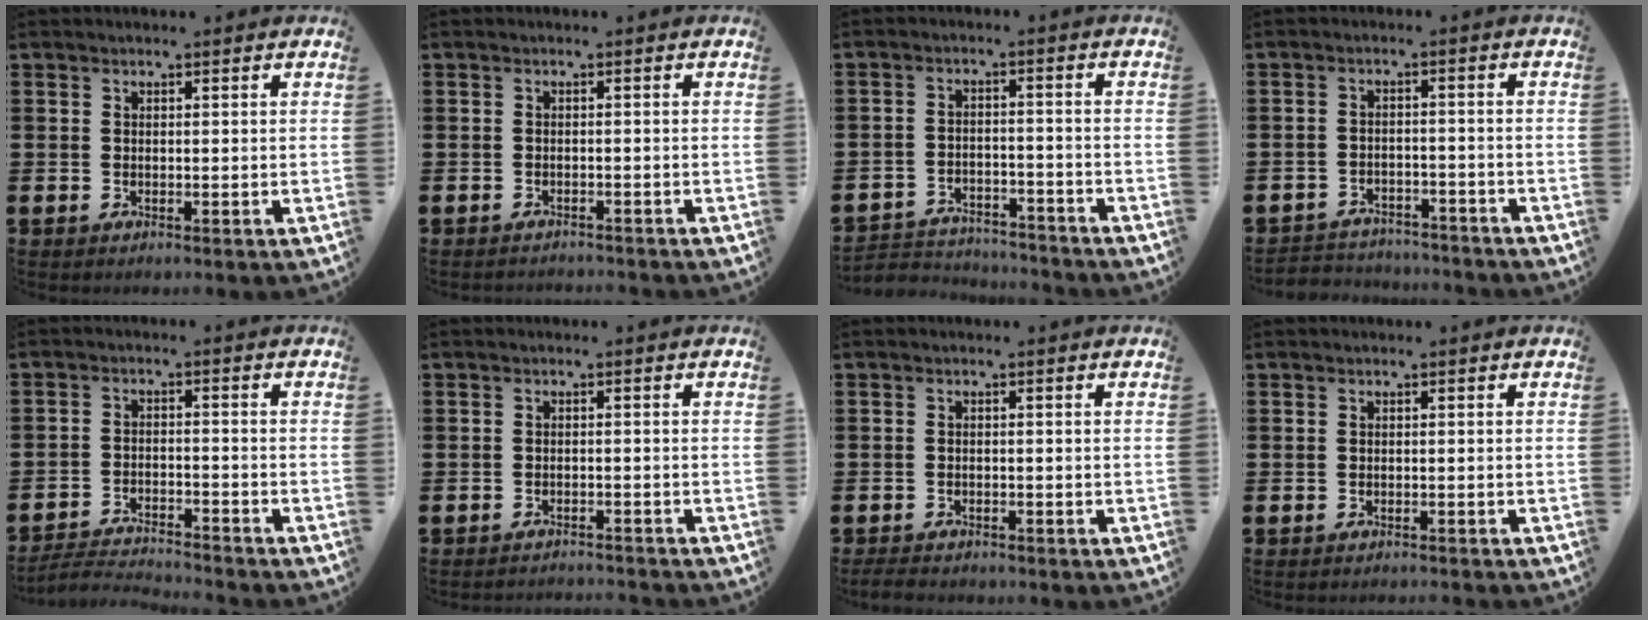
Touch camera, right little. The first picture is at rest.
{"total": 0.9, "force": [-0.9, -0.1, -0.1], "torque": [-0.001, 0.001, -0.019]}
{"total": 3.3, "force": [-3.3, 0.6, 0.0], "torque": [-0.007, 0.006, -0.071]}
{"total": 2.7, "force": [-2.7, 0.5, -0.3], "torque": [-0.004, 0.001, -0.059]}
{"total": 3.1, "force": [-3.1, 0.0, 0.2], "torque": [-0.007, 0.002, -0.066]}
{"total": 1.3, "force": [-1.3, -0.1, -0.1], "torque": [-0.001, 0.003, -0.028]}
{"total": 1.3, "force": [-1.2, 0.3, 0.4], "torque": [-0.010, 0.003, -0.026]}
{"total": 0.5, "force": [-0.5, -0.1, 0.0], "torque": [0.009, -0.005, -0.012]}